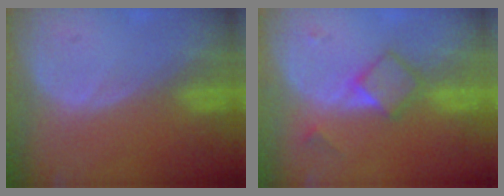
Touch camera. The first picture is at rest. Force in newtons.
{"total": 4.7, "press": 4.6, "slide": 0.6}